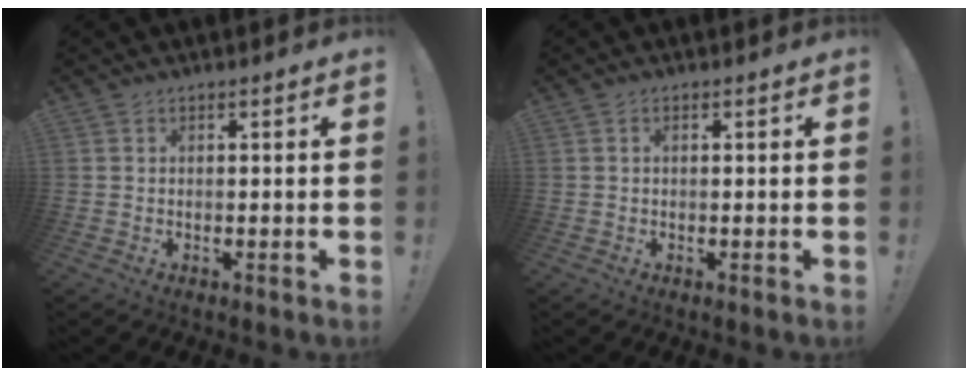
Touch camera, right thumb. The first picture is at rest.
{"total": 0.0}